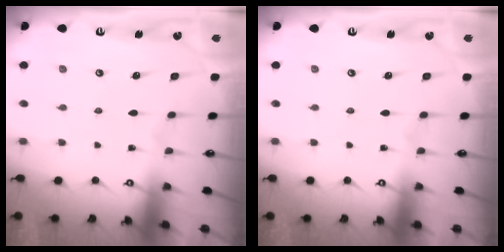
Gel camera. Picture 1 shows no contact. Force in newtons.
{"total": 0.0}